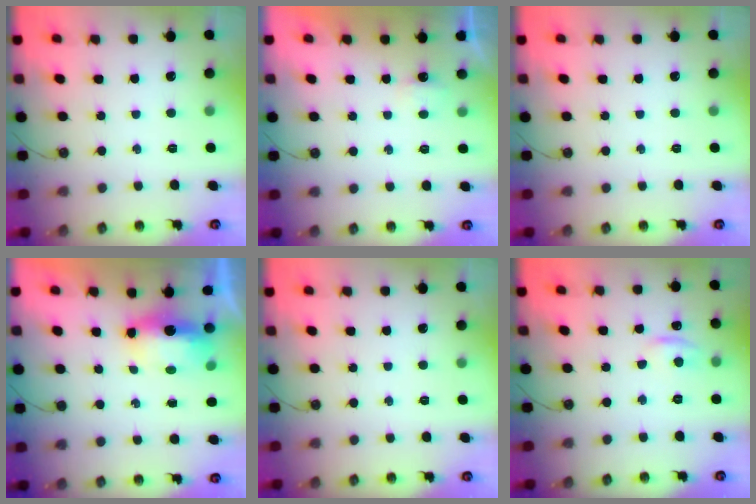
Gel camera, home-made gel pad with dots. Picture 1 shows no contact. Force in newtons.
{"total": 2.6, "press": 2.6, "slide": 0.4}
{"total": 0.0}
{"total": 14.9, "press": 8.9, "slide": 11.9}
{"total": 0.0}
{"total": 4.7, "press": 4.6, "slide": 0.6}